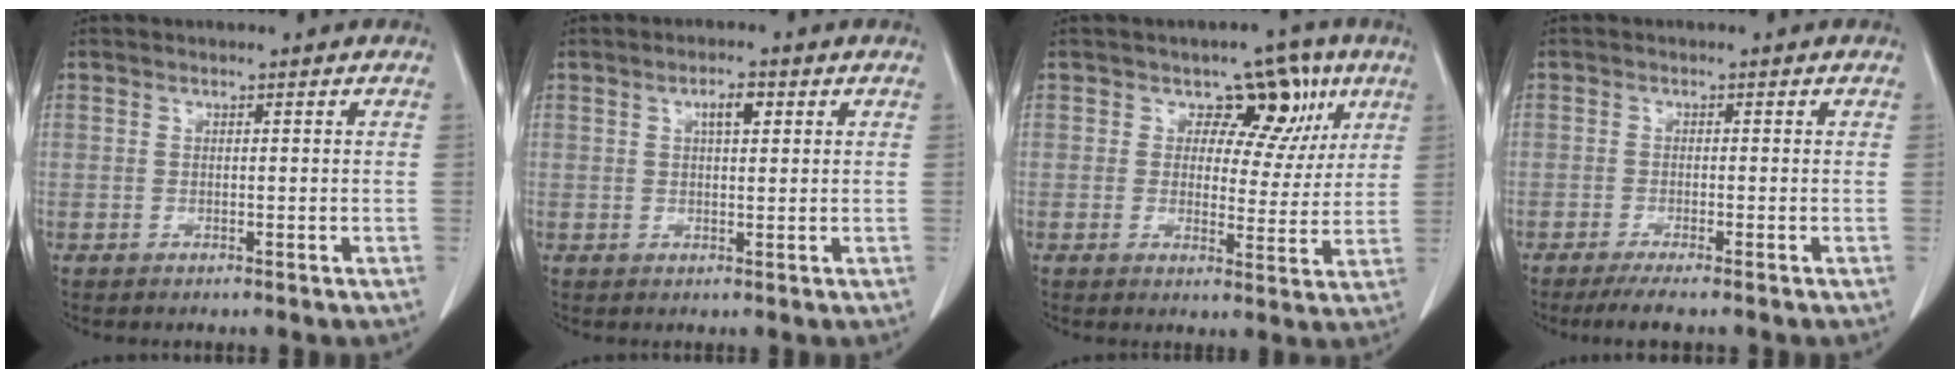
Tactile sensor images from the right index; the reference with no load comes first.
{"total": 2.9, "force": [1.2, 0.9, 2.5], "torque": [-0.043, 0.002, 0.019]}
{"total": 7.9, "force": [3.7, 5.6, 4.2], "torque": [-0.023, 0.013, 0.046]}
{"total": 3.7, "force": [-2.9, -0.1, 2.3], "torque": [-0.036, -0.008, -0.050]}